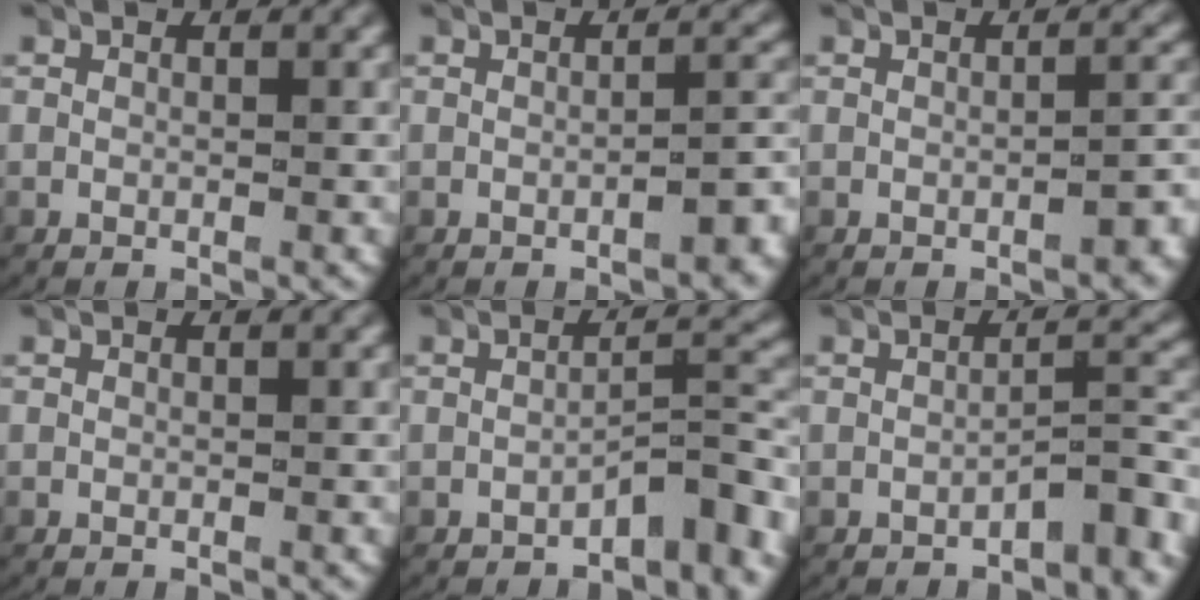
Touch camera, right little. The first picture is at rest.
{"total": 2.4, "force": [-1.4, 0.6, 1.9], "torque": [-0.020, 0.007, -0.022]}
{"total": 1.8, "force": [-1.0, 0.4, 1.4], "torque": [-0.017, 0.006, -0.017]}
{"total": 0.0}
{"total": 3.8, "force": [-2.3, 1.0, 2.9], "torque": [-0.029, 0.005, -0.033]}
{"total": 3.5, "force": [-2.4, 0.8, 2.4], "torque": [-0.021, 0.005, -0.034]}